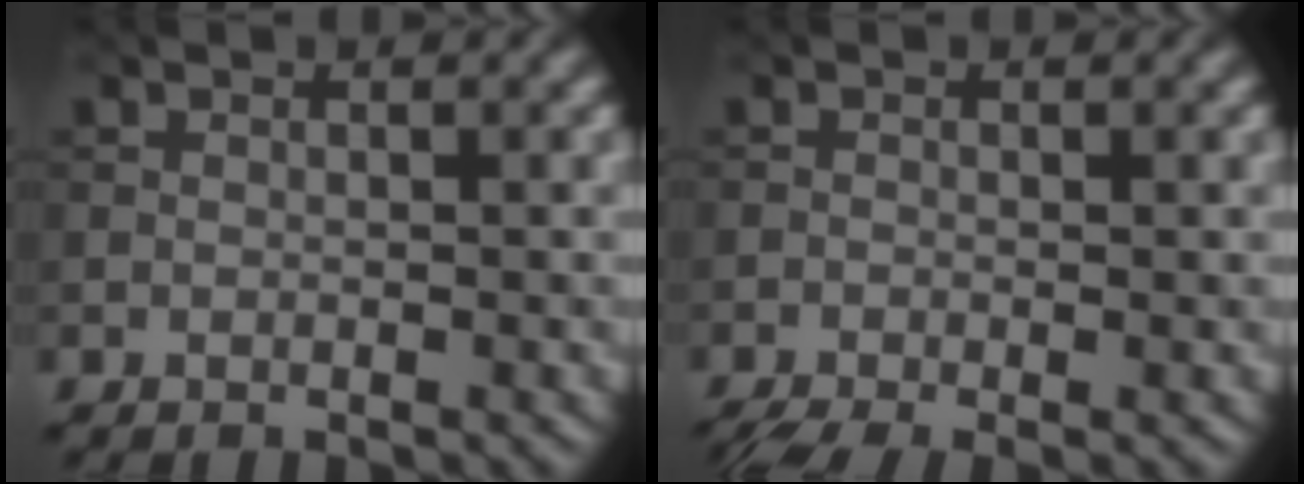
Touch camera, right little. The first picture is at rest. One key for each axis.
{"total": 3.1, "fx": -2.2, "fy": 0.6, "fz": 2.1, "tx": -0.038, "ty": -0.012, "tz": -0.042}